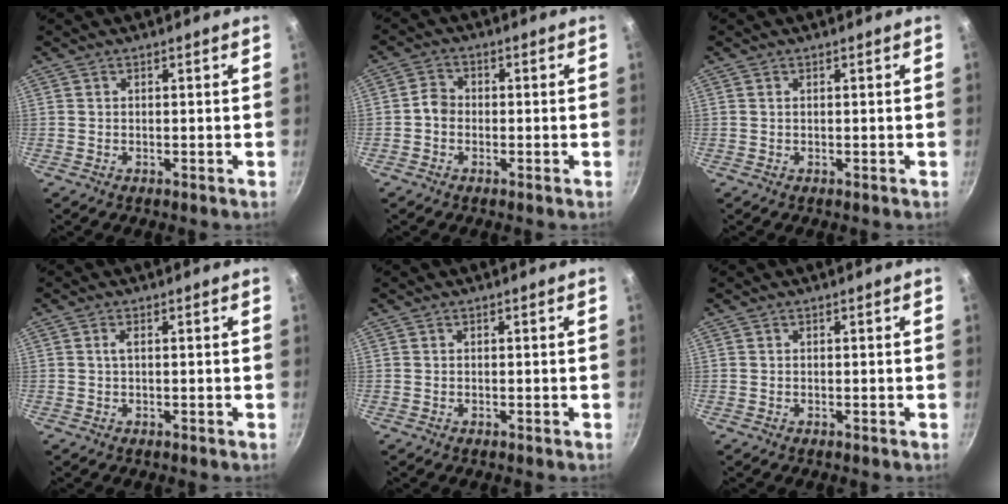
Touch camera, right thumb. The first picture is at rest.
{"total": 3.0, "force": [-0.9, 2.5, 1.4], "torque": [-0.017, 0.018, -0.025]}
{"total": 0.0}
{"total": 1.1, "force": [0.1, 0.3, 1.0], "torque": [-0.022, 0.003, 0.004]}
{"total": 0.0}
{"total": 0.0}